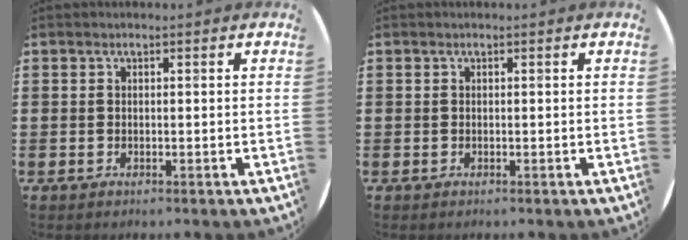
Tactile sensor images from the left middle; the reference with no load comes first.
{"total": 0.0}